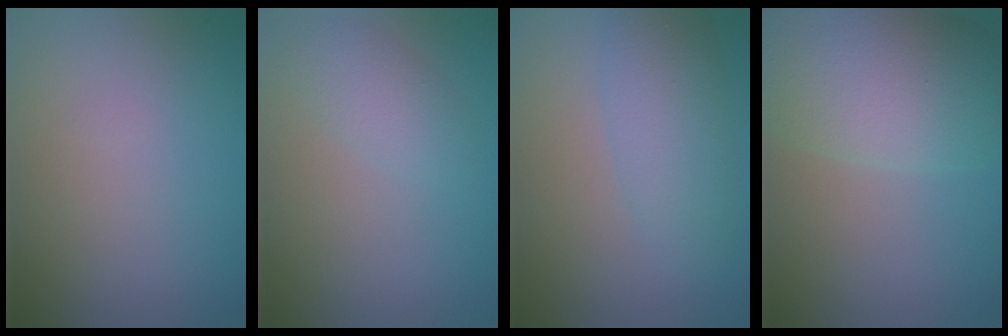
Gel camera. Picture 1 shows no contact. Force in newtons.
{"total": 2.0, "press": 2.0, "slide": 0.2}
{"total": 3.8, "press": 3.8, "slide": 0.1}
{"total": 8.2, "press": 8.2, "slide": 0.4}